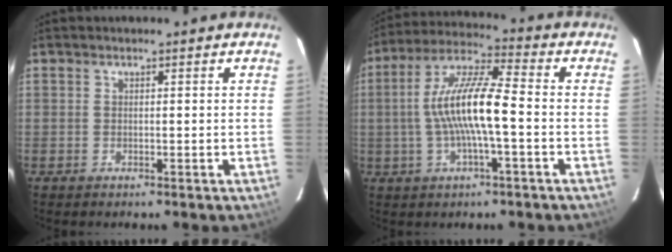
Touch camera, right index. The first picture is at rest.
{"total": 12.1, "force": [-1.5, 1.9, 11.9], "torque": [-0.233, 0.015, -0.031]}